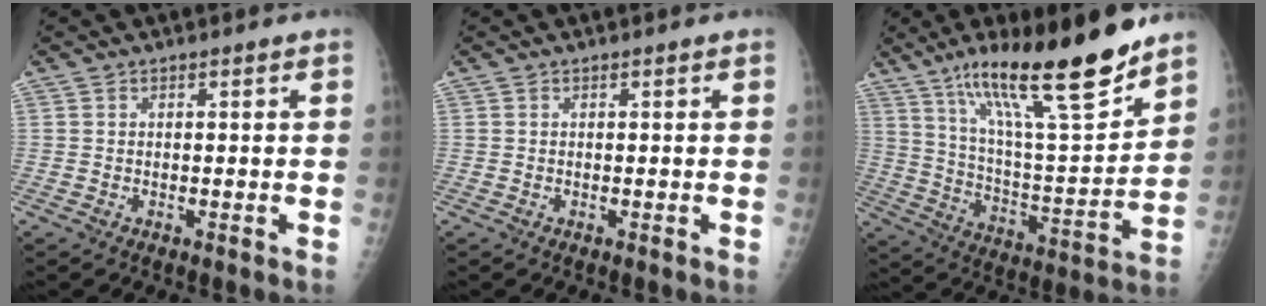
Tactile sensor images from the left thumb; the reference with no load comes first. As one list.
[{"total": 0.0}, {"total": 23.2, "force": [15.9, 3.9, 16.4], "torque": [-0.252, -0.075, 0.272]}]